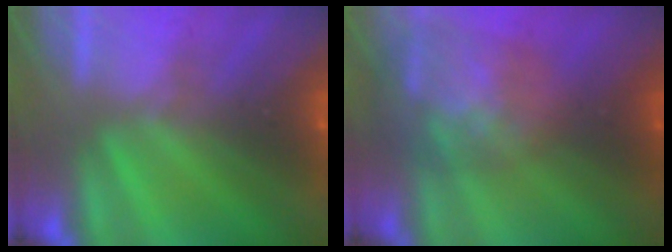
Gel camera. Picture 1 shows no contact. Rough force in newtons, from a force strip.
{"total": 6.3}